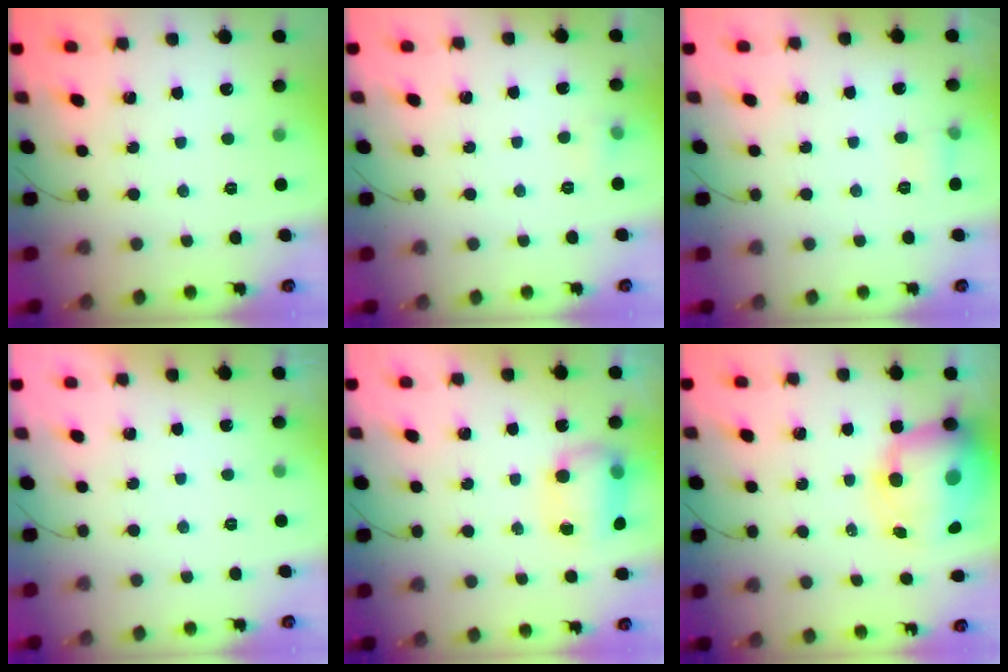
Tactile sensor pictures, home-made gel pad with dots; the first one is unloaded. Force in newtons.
{"total": 3.8, "press": 3.4, "slide": 1.6}
{"total": 4.8, "press": 4.7, "slide": 1.2}
{"total": 0.0}
{"total": 8.0, "press": 8.0, "slide": 0.5}
{"total": 15.4, "press": 14.9, "slide": 3.8}